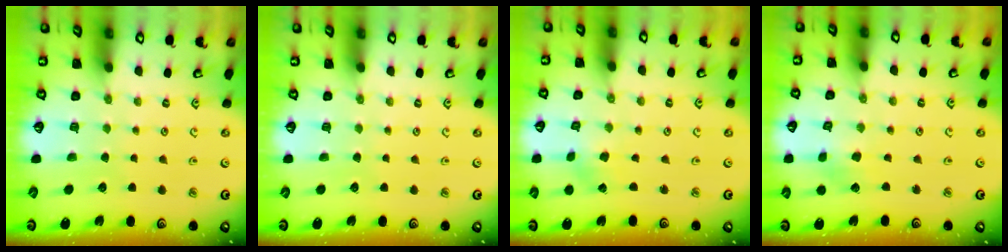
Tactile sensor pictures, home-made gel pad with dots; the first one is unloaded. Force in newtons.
{"total": 0.0}
{"total": 1.2, "press": 1.2, "slide": 0.1}
{"total": 2.7, "press": 2.7, "slide": 0.4}